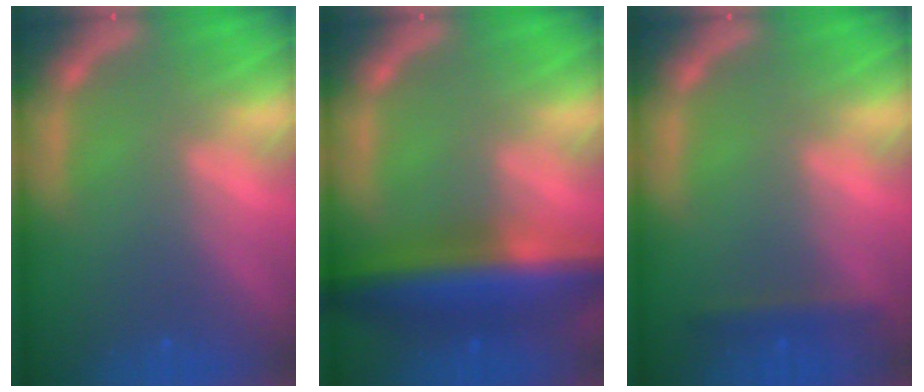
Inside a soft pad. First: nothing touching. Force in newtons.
{"total": 9.5}
{"total": 1.9}